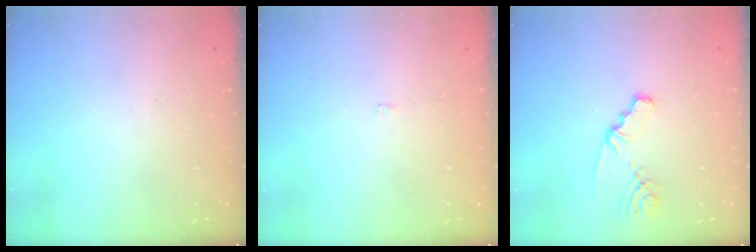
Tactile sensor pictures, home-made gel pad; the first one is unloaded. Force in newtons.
{"total": 1.3, "press": 1.3, "slide": 0.2}
{"total": 2.6, "press": 2.6, "slide": 0.3}